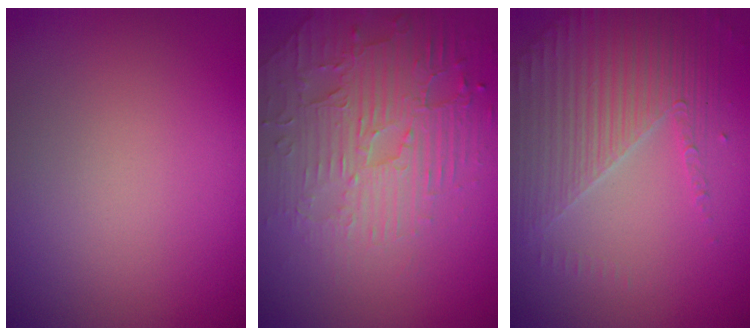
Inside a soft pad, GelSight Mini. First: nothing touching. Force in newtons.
{"total": 4.4, "press": 4.2, "slide": 1.4}
{"total": 4.0, "press": 3.8, "slide": 1.3}